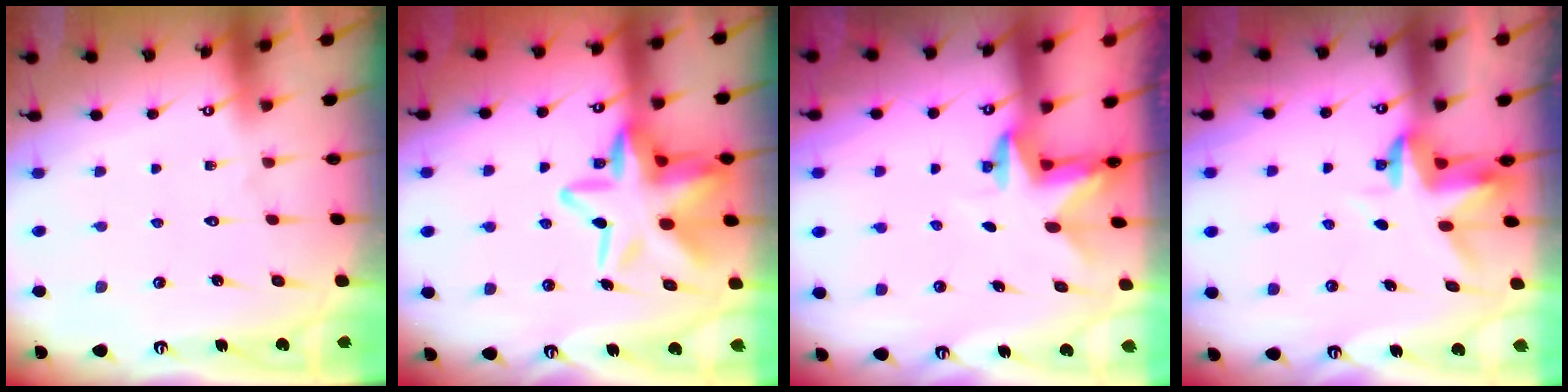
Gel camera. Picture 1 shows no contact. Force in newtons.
{"total": 17.9, "press": 17.8, "slide": 2.1}
{"total": 2.4, "press": 2.3, "slide": 0.4}
{"total": 3.4, "press": 3.4, "slide": 0.2}